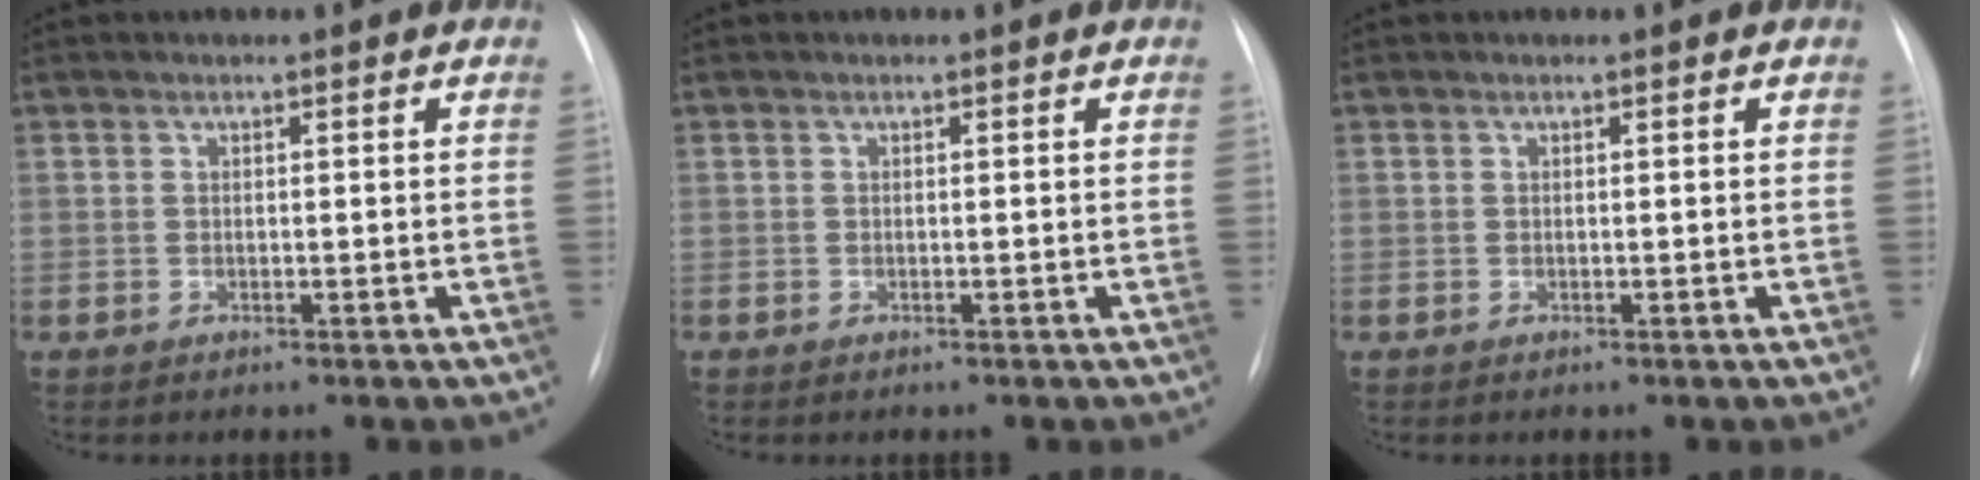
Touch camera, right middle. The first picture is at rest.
{"total": 0.0}
{"total": 0.0}